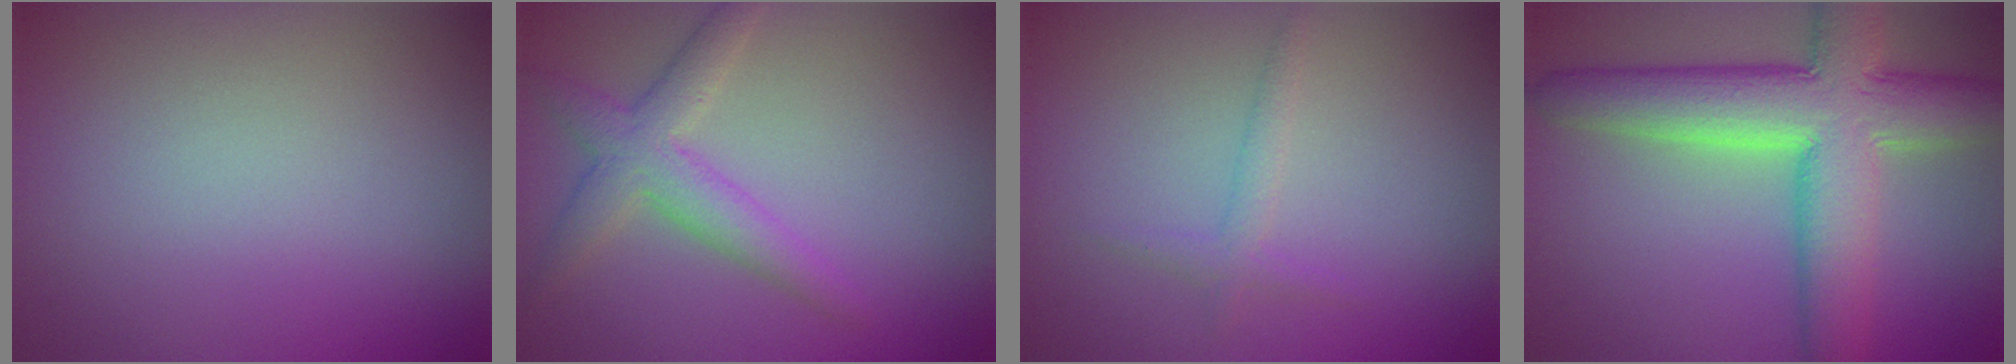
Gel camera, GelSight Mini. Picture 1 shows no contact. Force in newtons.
{"total": 3.6, "press": 3.5, "slide": 0.3}
{"total": 1.4, "press": 1.4, "slide": 0.1}
{"total": 9.9, "press": 9.8, "slide": 0.7}